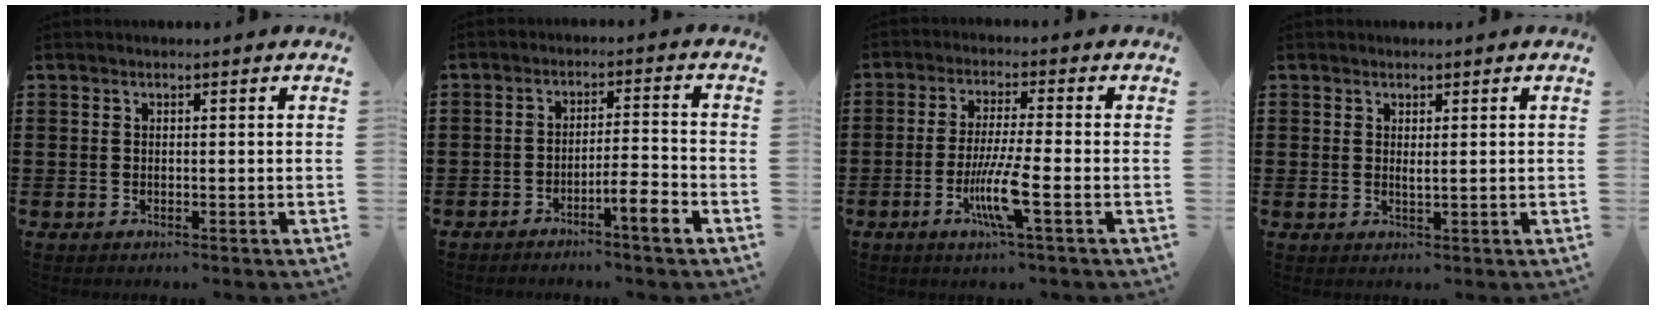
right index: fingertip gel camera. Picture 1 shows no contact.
{"total": 4.8, "force": [-3.4, 0.3, 3.4], "torque": [-0.058, 0.001, -0.060]}
{"total": 7.8, "force": [-2.8, 0.4, 7.2], "torque": [-0.145, -0.019, -0.055]}
{"total": 0.9, "force": [0.7, 0.1, 0.6], "torque": [-0.014, 0.002, 0.012]}